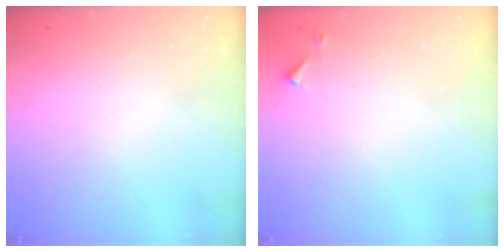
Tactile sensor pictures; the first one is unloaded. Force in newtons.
{"total": 3.1, "press": 3.0, "slide": 0.3}